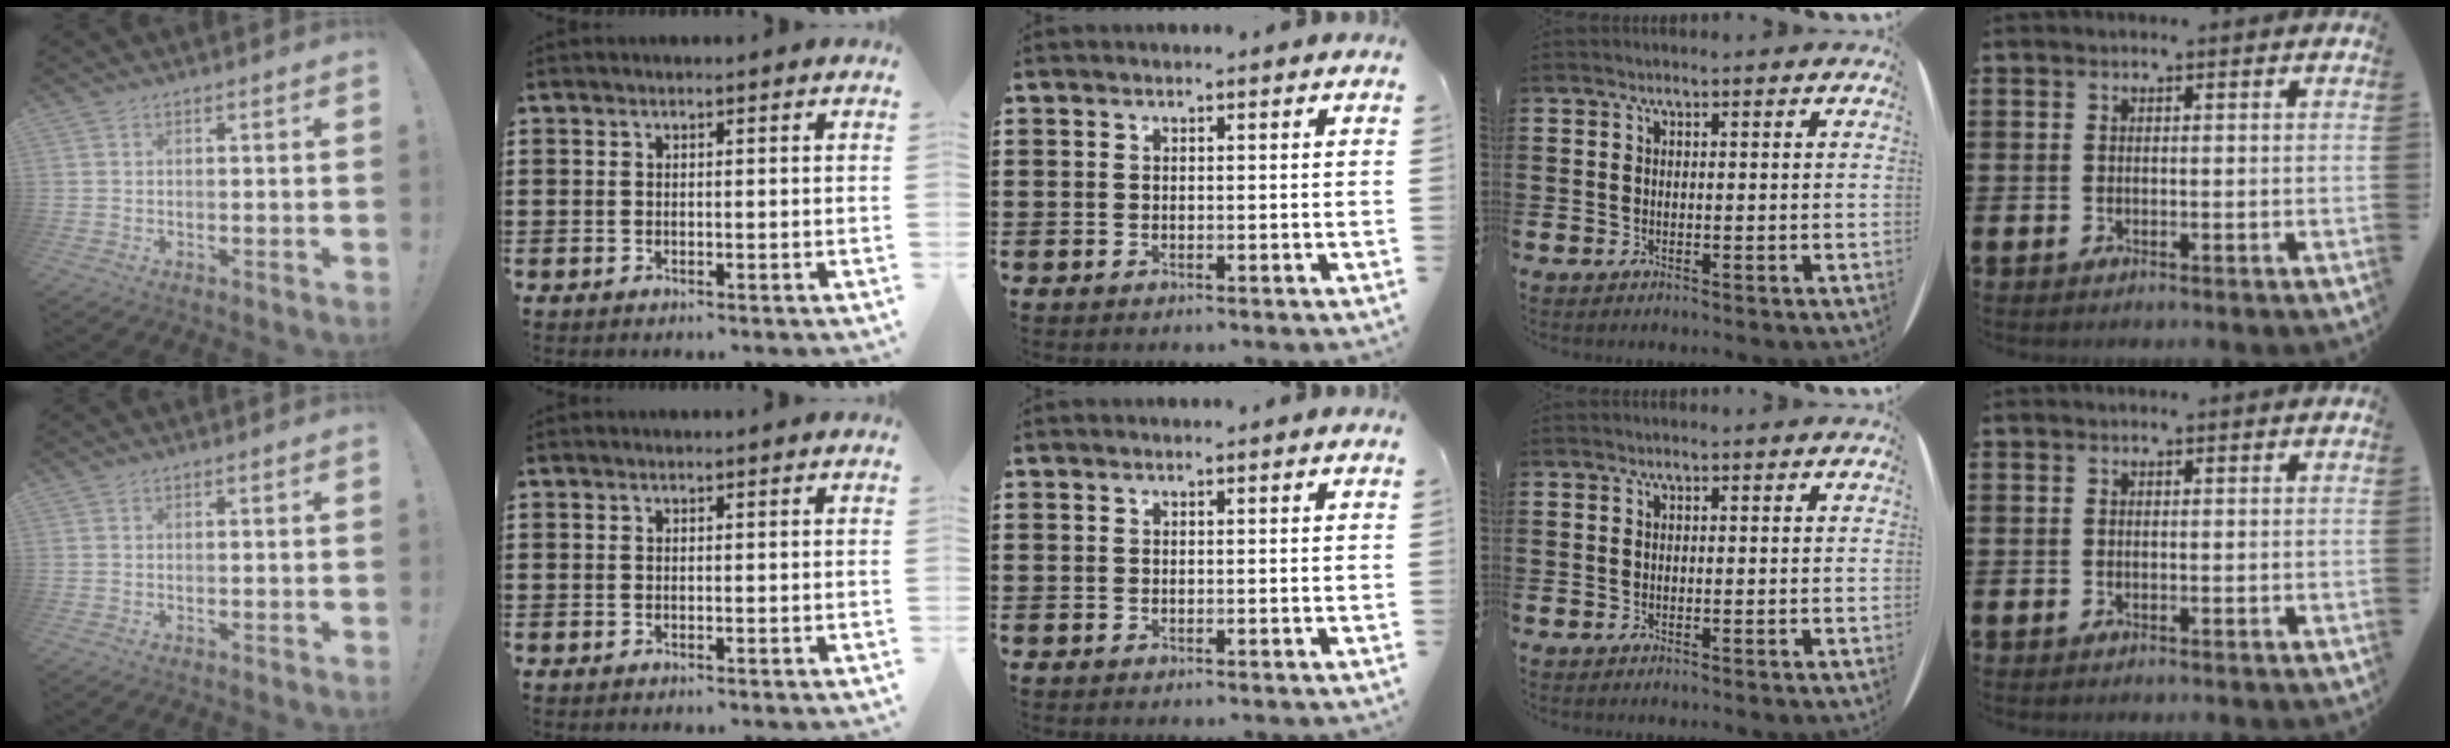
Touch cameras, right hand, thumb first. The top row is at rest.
{}